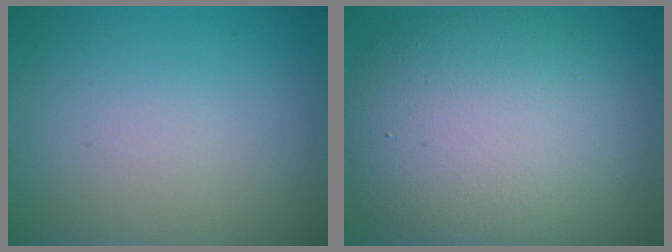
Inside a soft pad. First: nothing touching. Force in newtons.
{"total": 11.5, "press": 11.4, "slide": 1.2}